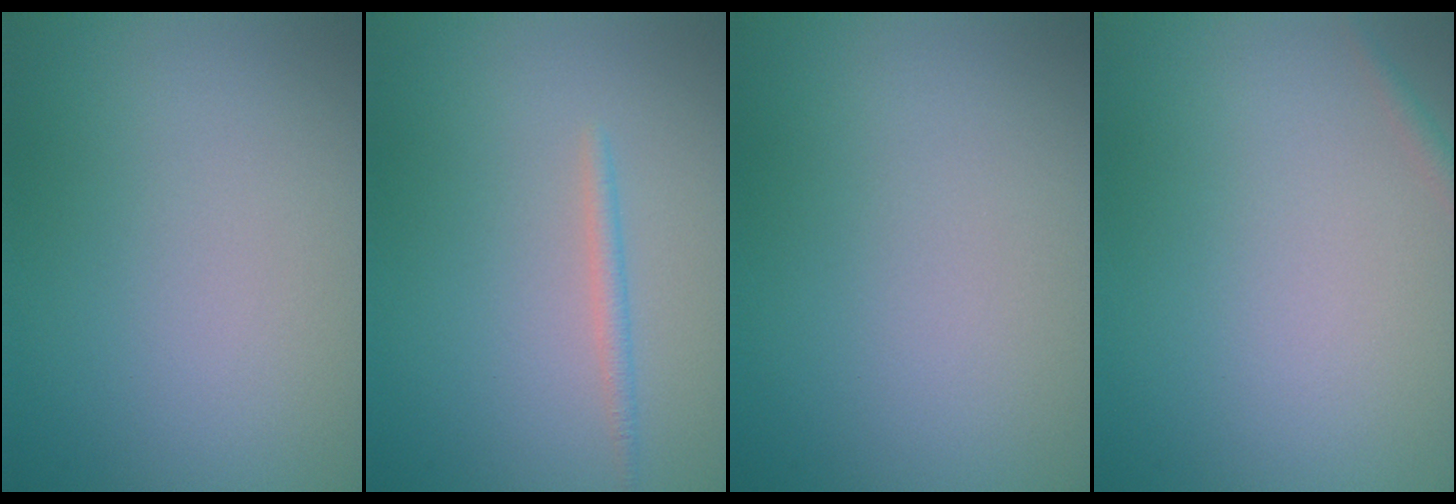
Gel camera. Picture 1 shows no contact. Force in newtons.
{"total": 1.0, "press": 1.0, "slide": 0.1}
{"total": 0.0}
{"total": 0.8, "press": 0.8, "slide": 0.1}